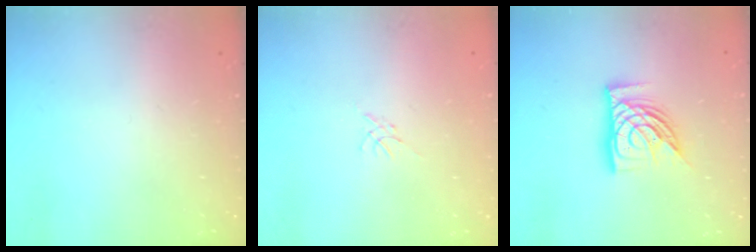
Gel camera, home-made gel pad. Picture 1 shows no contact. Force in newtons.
{"total": 0.0}
{"total": 14.0, "press": 13.9, "slide": 1.6}